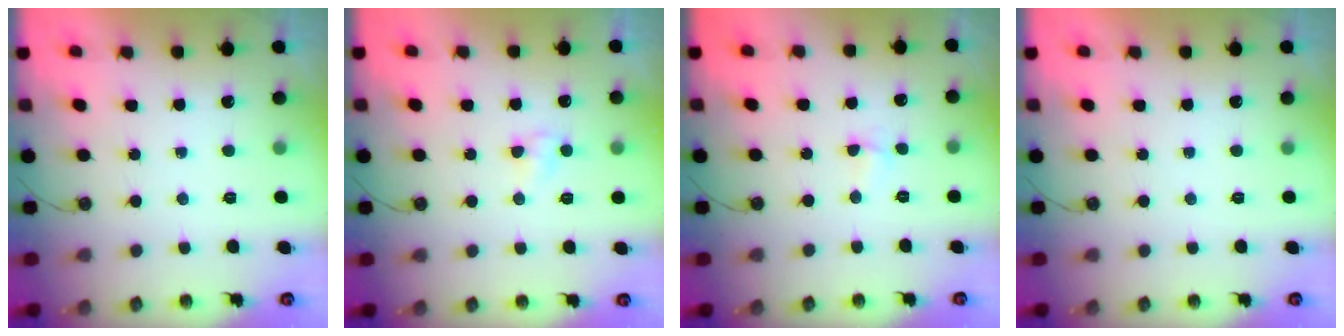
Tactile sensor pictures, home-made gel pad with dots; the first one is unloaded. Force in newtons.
{"total": 3.0, "press": 2.9, "slide": 0.3}
{"total": 2.6, "press": 2.5, "slide": 0.5}
{"total": 0.0}